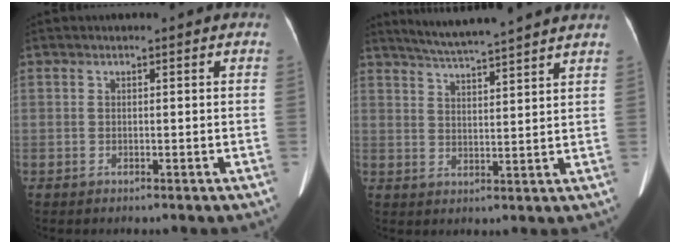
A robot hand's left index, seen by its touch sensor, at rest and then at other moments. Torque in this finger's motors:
{"motor_torque": [0.77, -1.37, 0.04, 0.08]}